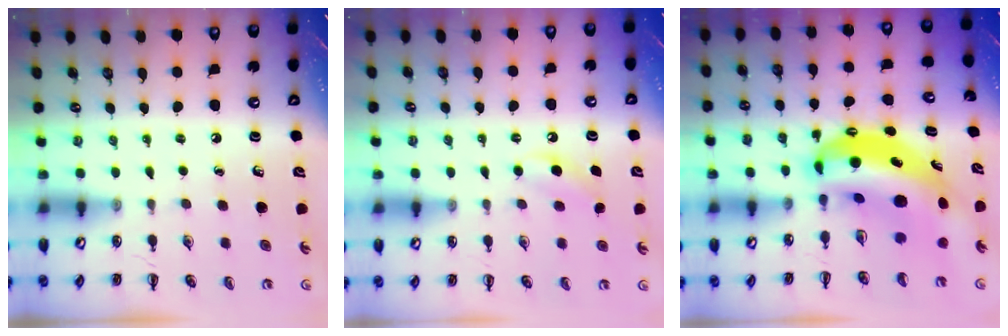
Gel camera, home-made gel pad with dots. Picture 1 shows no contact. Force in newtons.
{"total": 5.6, "press": 5.4, "slide": 1.5}
{"total": 11.8, "press": 11.5, "slide": 2.6}